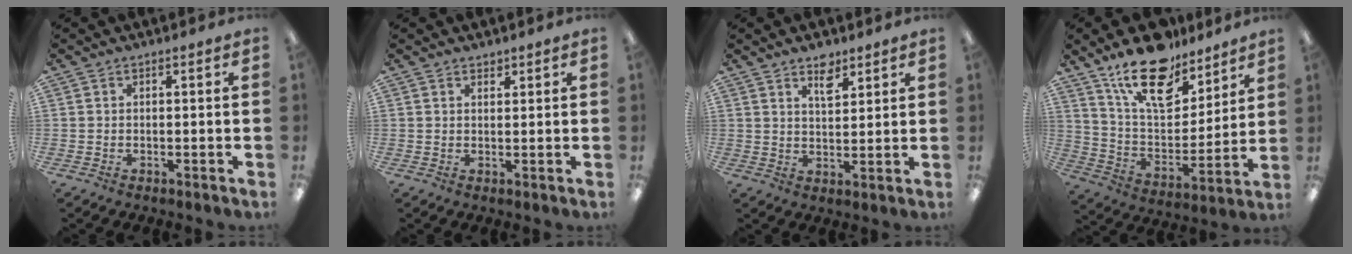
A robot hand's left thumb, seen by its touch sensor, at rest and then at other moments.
{"total": 1.4, "force": [1.3, 0.5, 0.2], "torque": [0.004, -0.004, 0.023]}
{"total": 6.1, "force": [4.2, 2.8, 3.3], "torque": [-0.043, -0.020, 0.071]}
{"total": 19.2, "force": [13.9, 8.9, 9.9], "torque": [-0.171, -0.079, 0.244]}